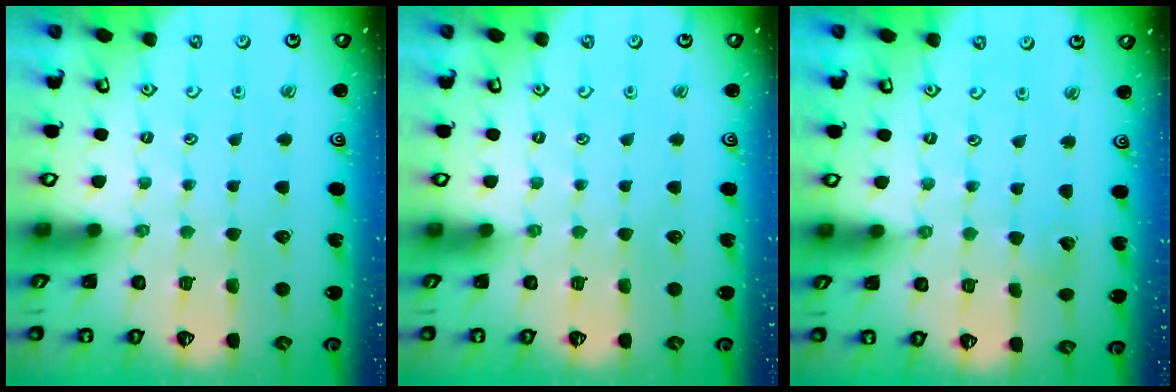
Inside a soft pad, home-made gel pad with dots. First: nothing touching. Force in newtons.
{"total": 0.0}
{"total": 2.8, "press": 2.8, "slide": 0.2}